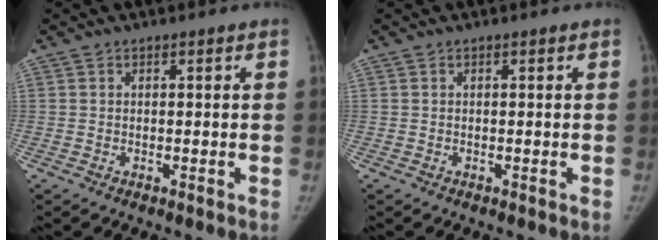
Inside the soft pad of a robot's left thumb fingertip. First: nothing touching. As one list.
[{"total": 0.0}]